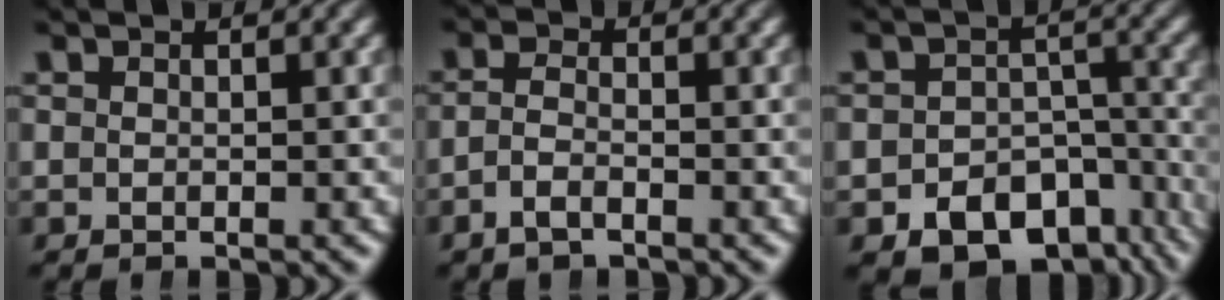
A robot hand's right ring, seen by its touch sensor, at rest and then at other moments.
{"total": 1.9, "force": [-1.3, 0.8, 1.2], "torque": [-0.022, -0.008, -0.018]}
{"total": 10.7, "force": [-7.5, 6.4, 3.9], "torque": [-0.037, -0.024, -0.108]}